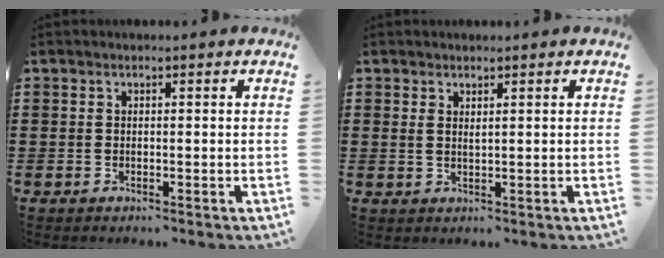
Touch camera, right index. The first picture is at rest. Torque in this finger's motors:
{"motor_torque": [-0.46, 0.64, -0.04, -0.01]}